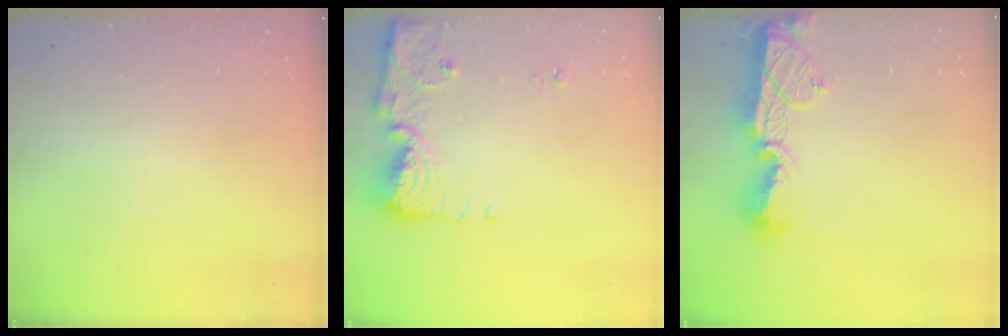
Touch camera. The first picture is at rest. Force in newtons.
{"total": 11.7, "press": 11.6, "slide": 1.1}
{"total": 12.7, "press": 12.7, "slide": 1.0}